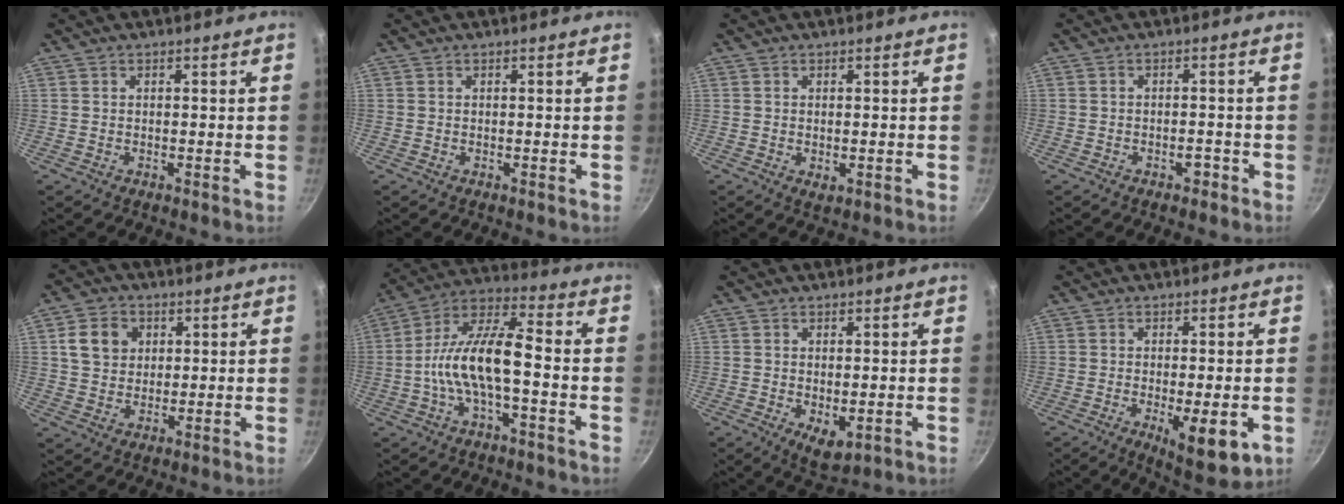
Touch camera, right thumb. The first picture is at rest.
{"total": 0.0}
{"total": 1.6, "force": [-0.3, 0.9, 1.3], "torque": [-0.022, -0.005, 0.000]}
{"total": 1.9, "force": [-1.2, 1.2, 0.8], "torque": [-0.005, 0.012, -0.017]}
{"total": 7.7, "force": [2.3, 6.3, 3.8], "torque": [-0.046, -0.003, 0.041]}
{"total": 13.8, "force": [-2.4, 5.1, 12.6], "torque": [-0.251, 0.048, -0.049]}
{"total": 4.9, "force": [-1.1, 2.5, 4.1], "torque": [-0.060, -0.014, -0.006]}
{"total": 8.7, "force": [-2.6, 2.8, 7.8], "torque": [-0.109, -0.016, -0.031]}